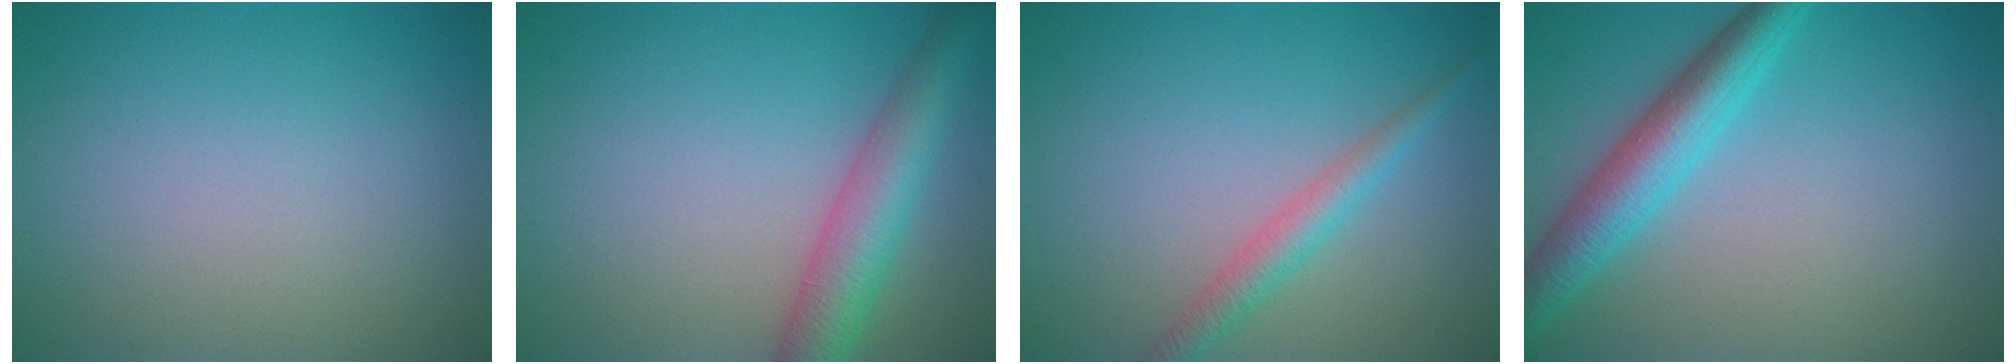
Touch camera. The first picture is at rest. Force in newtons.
{"total": 5.2, "press": 5.2, "slide": 0.3}
{"total": 2.5, "press": 2.5, "slide": 0.1}
{"total": 4.9, "press": 4.9, "slide": 0.2}